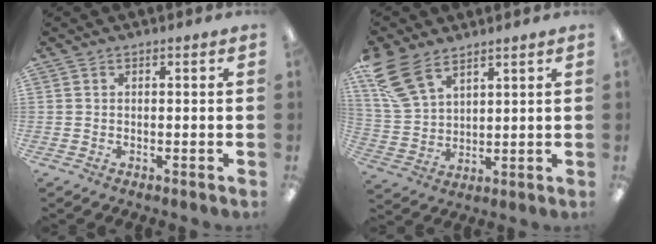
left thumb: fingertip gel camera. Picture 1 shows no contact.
{"total": 12.4, "force": [8.5, 6.0, 6.7], "torque": [-0.162, -0.026, 0.164]}